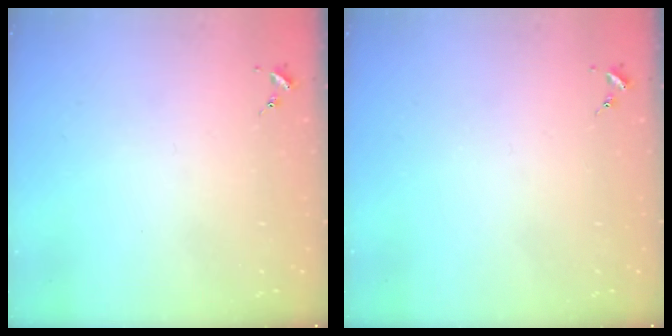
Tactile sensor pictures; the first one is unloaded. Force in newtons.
{"total": 0.0}